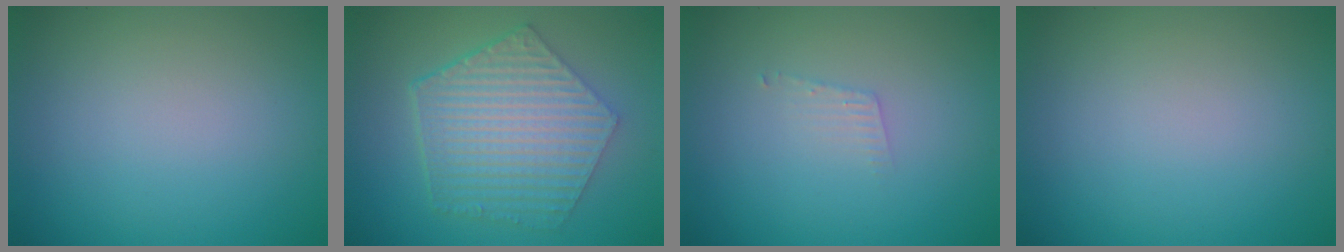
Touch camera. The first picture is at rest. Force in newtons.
{"total": 6.9, "press": 5.0, "slide": 4.8}
{"total": 0.9, "press": 0.9, "slide": 0.1}
{"total": 0.0}